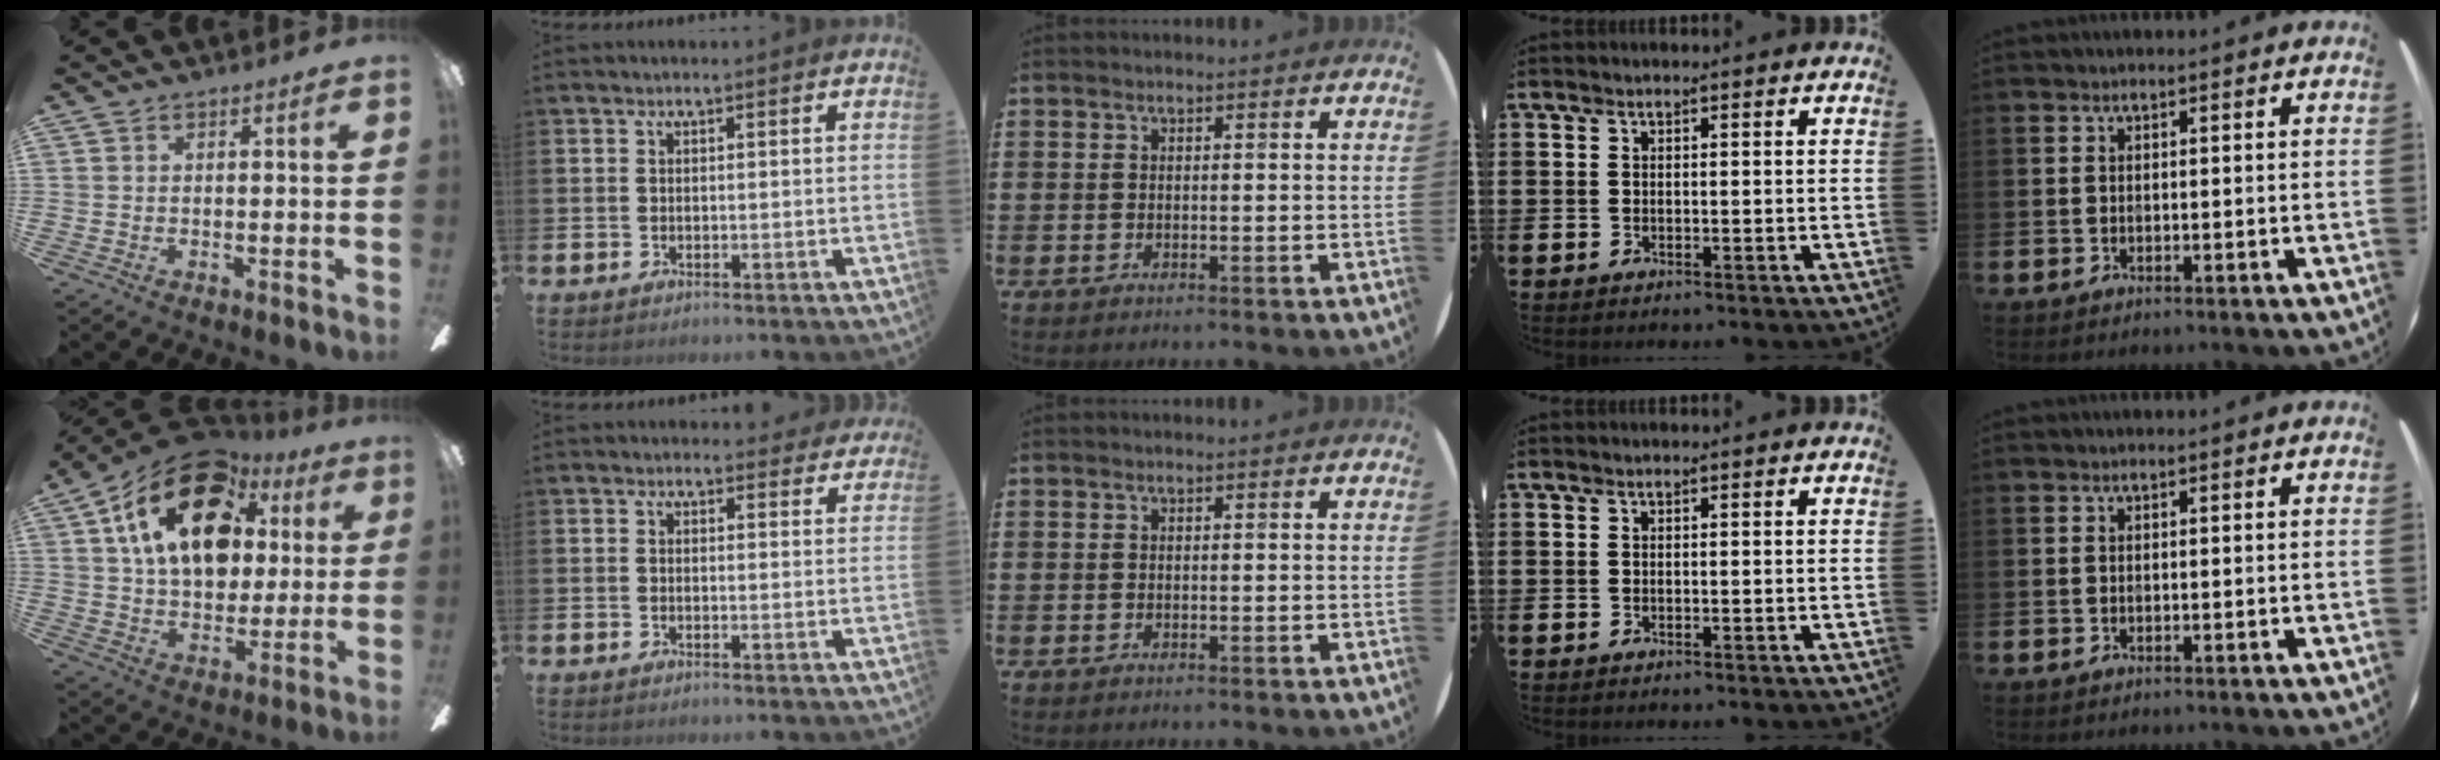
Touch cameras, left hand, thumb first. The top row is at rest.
{"thumb": {"total": 23.1, "force": [9.7, 14.2, 15.4], "torque": [-0.264, -0.027, 0.166]}, "index": {"total": 1.8, "force": [1.6, 0.8, 0.1], "torque": [0.011, -0.006, 0.024]}}